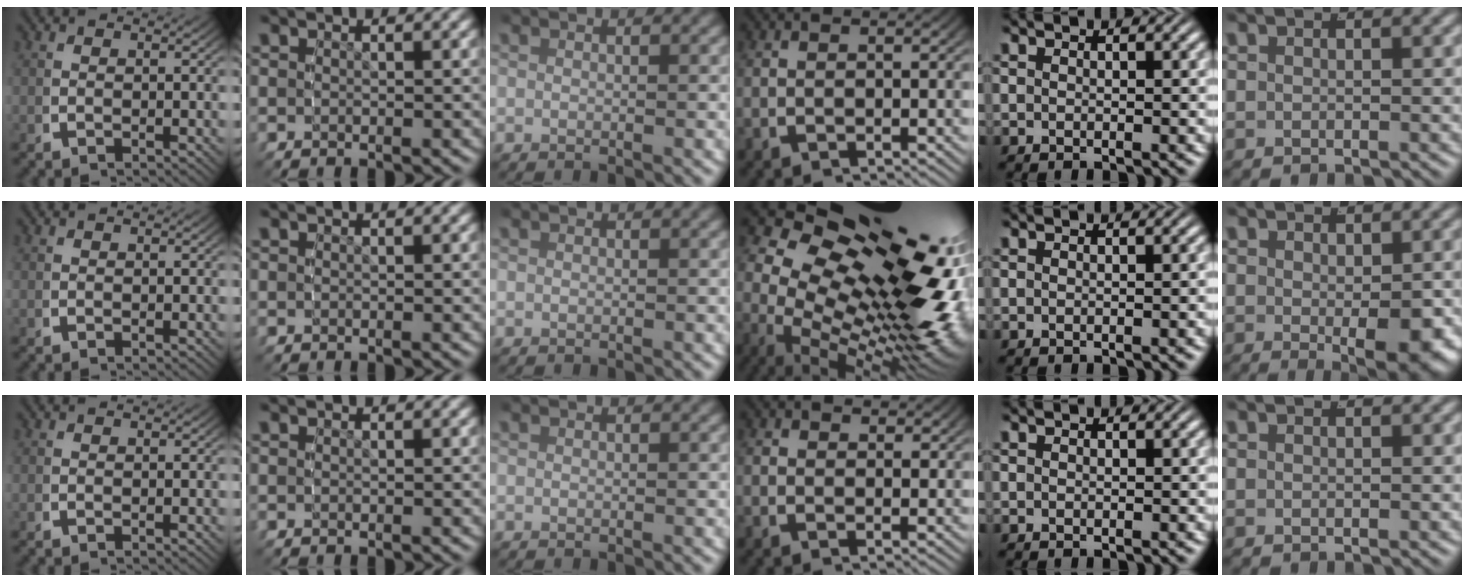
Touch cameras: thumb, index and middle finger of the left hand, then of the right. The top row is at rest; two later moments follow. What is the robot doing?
{"motion": "lift_and_place", "object": "toy banana"}